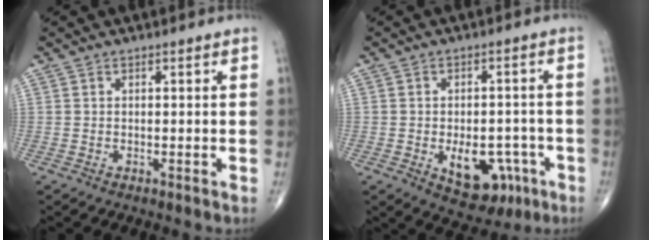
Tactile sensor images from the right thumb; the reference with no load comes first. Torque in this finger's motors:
{"motor_torque": [3.08, 1.46, 1.12, -0.60, 0.26]}